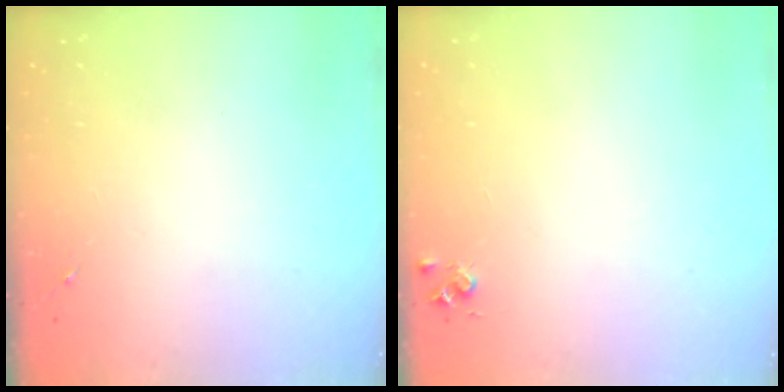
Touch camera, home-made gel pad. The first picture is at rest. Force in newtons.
{"total": 4.4, "press": 4.4, "slide": 0.5}